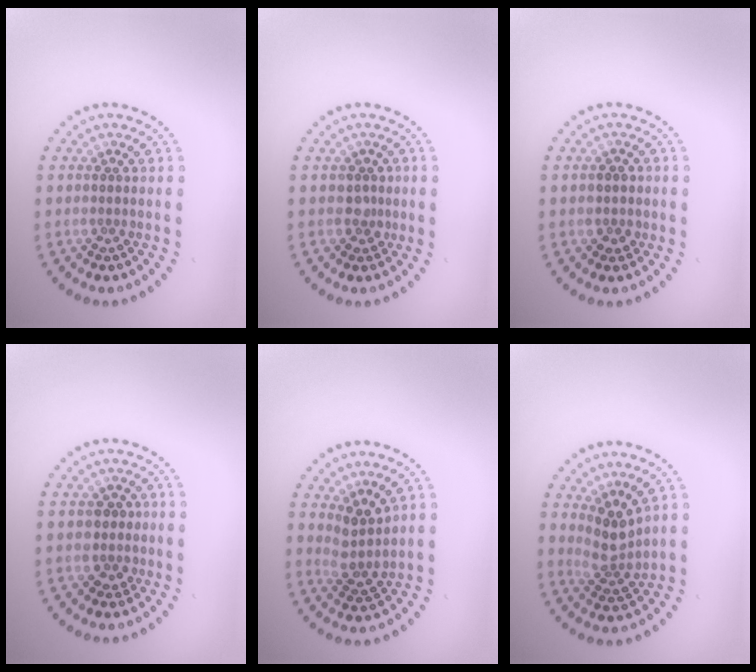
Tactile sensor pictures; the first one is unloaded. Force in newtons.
{"total": 1.4, "press": 1.1, "slide": 0.8}
{"total": 1.7, "press": 1.6, "slide": 0.6}
{"total": 2.1, "press": 1.7, "slide": 1.2}
{"total": 2.7, "press": 2.1, "slide": 1.6}
{"total": 2.7, "press": 2.1, "slide": 1.7}